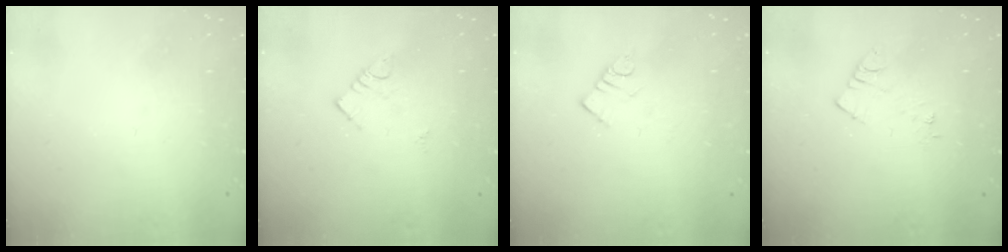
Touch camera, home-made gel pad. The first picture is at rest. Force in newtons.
{"total": 5.2, "press": 5.2, "slide": 0.2}
{"total": 3.6, "press": 3.5, "slide": 0.3}
{"total": 6.2, "press": 6.2, "slide": 0.6}